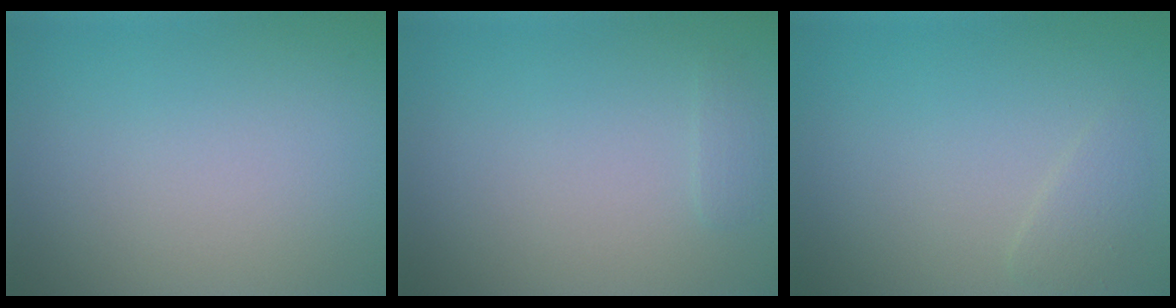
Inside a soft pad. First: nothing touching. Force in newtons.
{"total": 0.7, "press": 0.7, "slide": 0.1}
{"total": 1.1, "press": 1.1, "slide": 0.1}